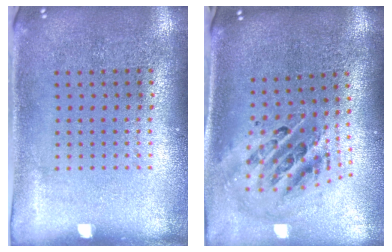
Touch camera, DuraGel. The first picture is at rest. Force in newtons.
{"total": 1.6, "press": 1.3, "slide": 0.8}